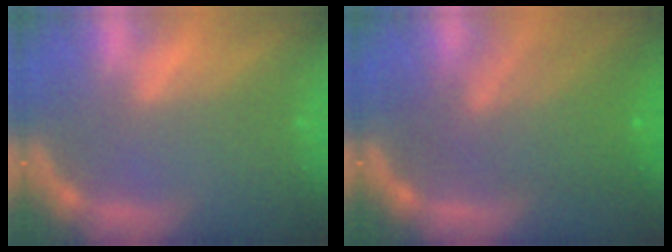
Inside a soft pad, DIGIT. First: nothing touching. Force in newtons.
{"total": 8.0}